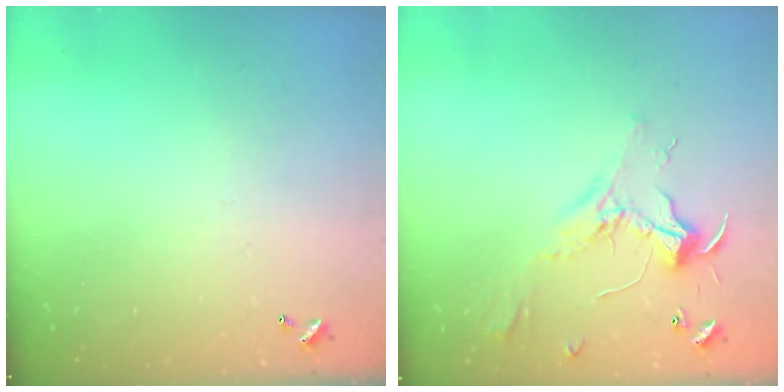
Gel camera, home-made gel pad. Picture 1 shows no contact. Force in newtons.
{"total": 2.2, "press": 2.1, "slide": 0.7}